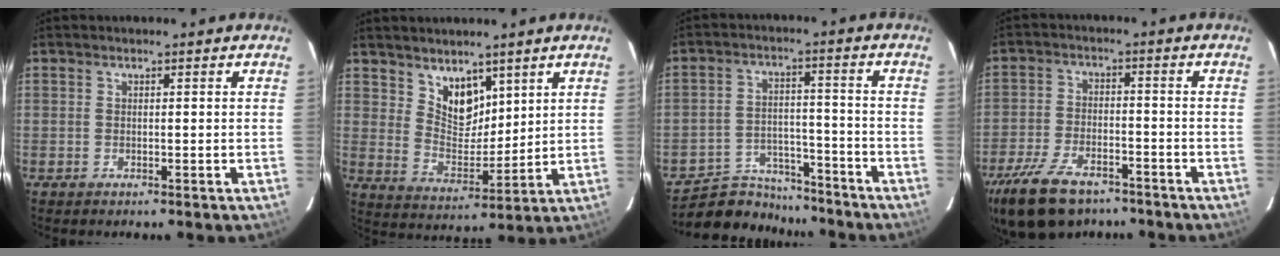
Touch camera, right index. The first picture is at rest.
{"total": 8.0, "force": [5.4, 4.7, 3.5], "torque": [-0.050, -0.001, 0.107]}
{"total": 11.7, "force": [-10.5, 4.9, 1.8], "torque": [-0.055, 0.026, -0.156]}
{"total": 15.8, "force": [-11.1, 7.8, 8.2], "torque": [-0.196, -0.019, -0.190]}